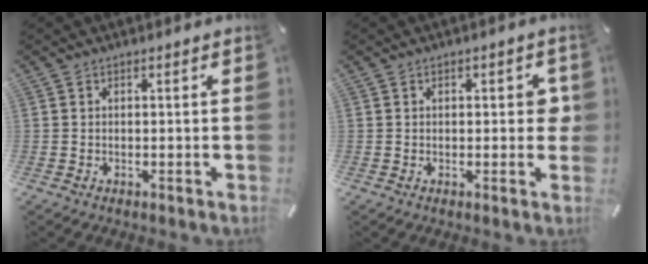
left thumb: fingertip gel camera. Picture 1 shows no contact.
{"total": 3.5, "force": [0.3, 1.8, 2.9], "torque": [-0.032, 0.000, -0.002]}